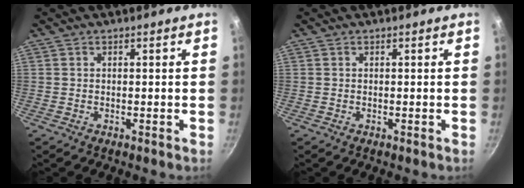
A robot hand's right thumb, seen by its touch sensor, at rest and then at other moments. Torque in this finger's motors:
{"motor_torque": [-0.06, 0.06, -0.03, 0.01, 0.00]}